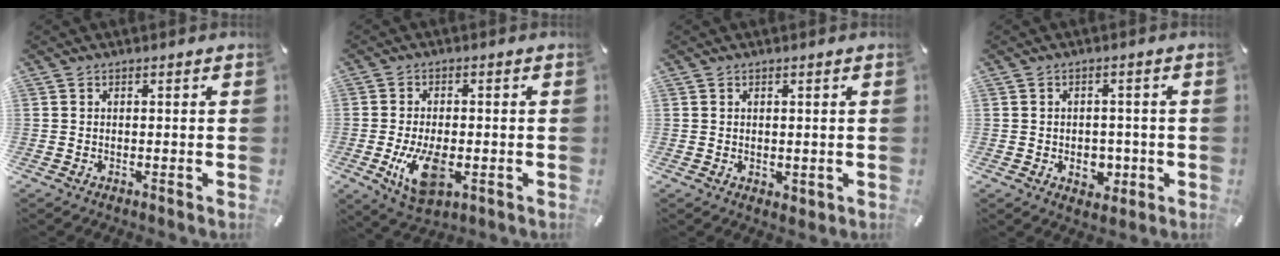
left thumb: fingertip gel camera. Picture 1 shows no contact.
{"total": 10.5, "force": [-2.3, 6.0, 8.3], "torque": [-0.159, -0.008, -0.039]}
{"total": 1.3, "force": [0.5, 1.1, 0.3], "torque": [-0.006, 0.005, 0.009]}
{"total": 5.2, "force": [-1.0, 4.2, 2.8], "torque": [-0.024, -0.002, -0.018]}